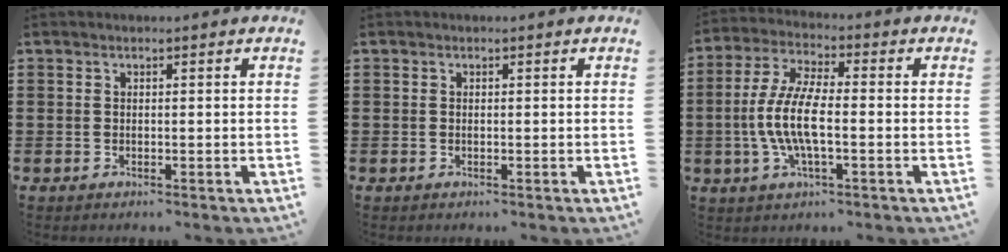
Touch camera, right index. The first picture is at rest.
{"total": 0.0}
{"total": 8.5, "force": [-1.9, 2.7, 7.9], "torque": [-0.182, -0.012, -0.044]}